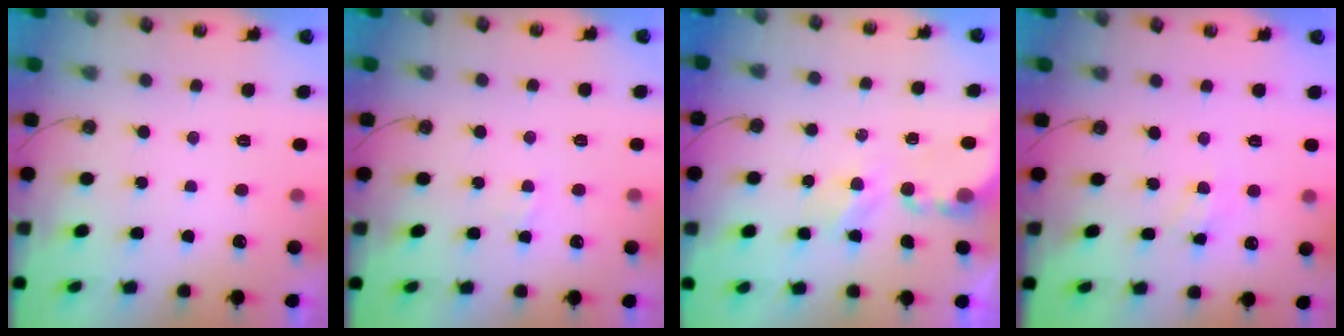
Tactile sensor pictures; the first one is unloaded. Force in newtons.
{"total": 2.8, "press": 2.8, "slide": 0.4}
{"total": 3.8, "press": 3.8, "slide": 0.4}
{"total": 4.9, "press": 4.8, "slide": 0.7}